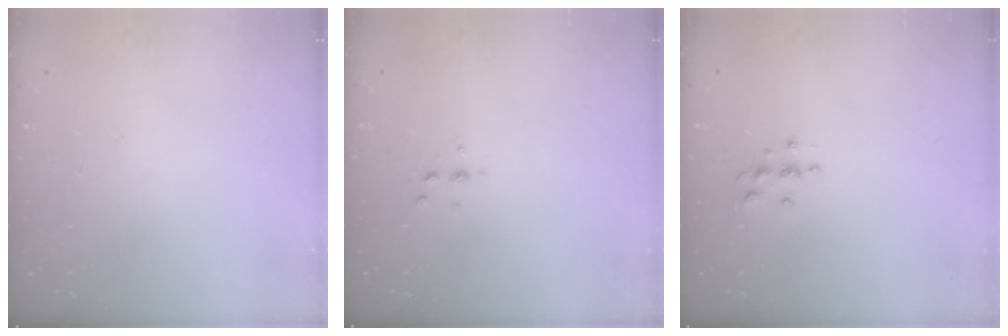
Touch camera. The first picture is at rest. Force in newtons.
{"total": 2.6, "press": 2.6, "slide": 0.3}
{"total": 3.7, "press": 3.7, "slide": 0.4}